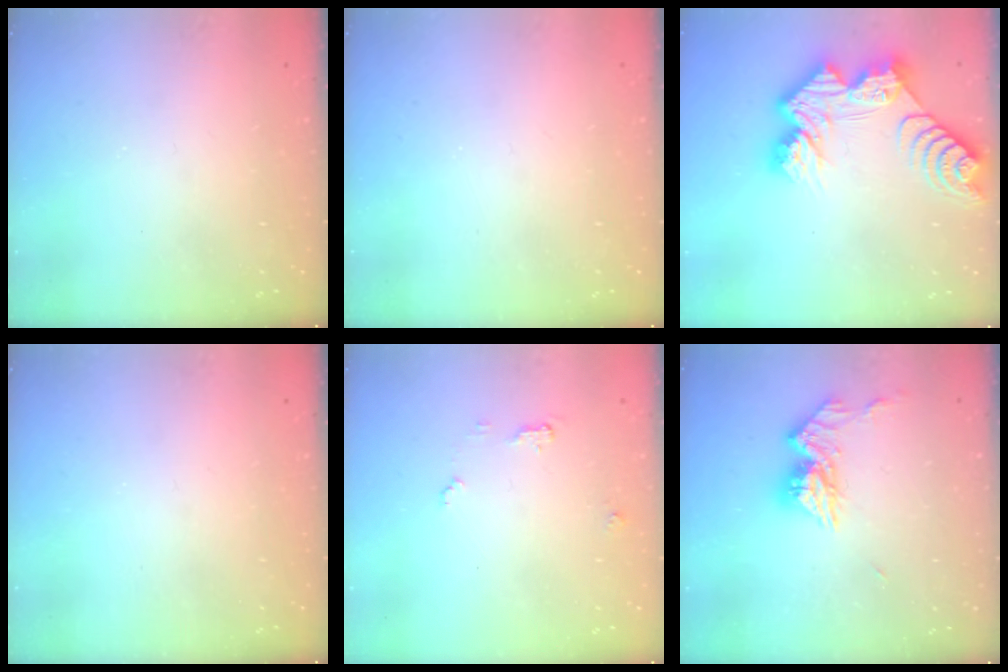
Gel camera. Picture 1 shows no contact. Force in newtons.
{"total": 0.0}
{"total": 16.2, "press": 16.1, "slide": 1.3}
{"total": 0.0}
{"total": 4.9, "press": 4.9, "slide": 0.5}
{"total": 10.3, "press": 10.2, "slide": 0.9}